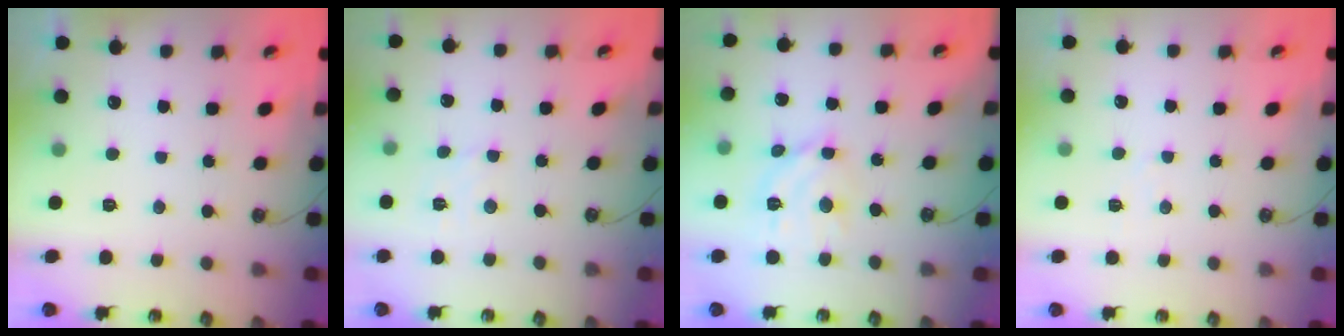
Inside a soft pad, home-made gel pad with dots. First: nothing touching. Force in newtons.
{"total": 2.5, "press": 2.5, "slide": 0.4}
{"total": 11.9, "press": 11.9, "slide": 1.0}
{"total": 3.6, "press": 3.5, "slide": 0.5}